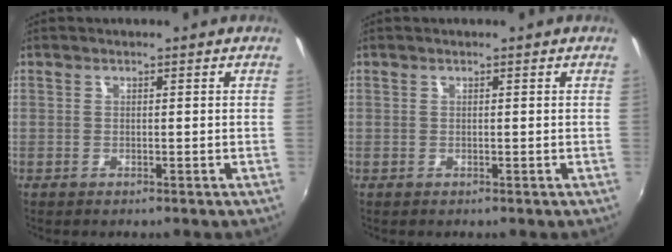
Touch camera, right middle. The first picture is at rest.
{"total": 0.0}